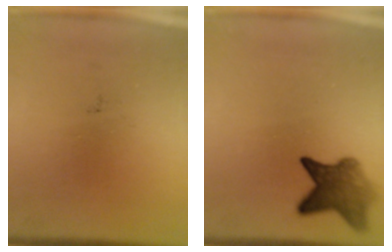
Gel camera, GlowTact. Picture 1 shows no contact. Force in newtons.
{"total": 6.2}